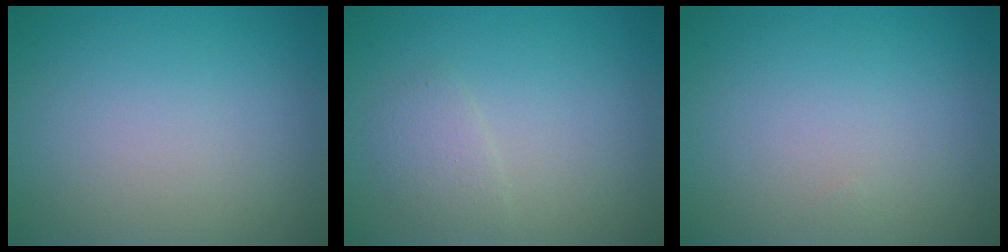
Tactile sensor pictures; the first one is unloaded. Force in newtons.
{"total": 1.6, "press": 1.6, "slide": 0.1}
{"total": 0.0}